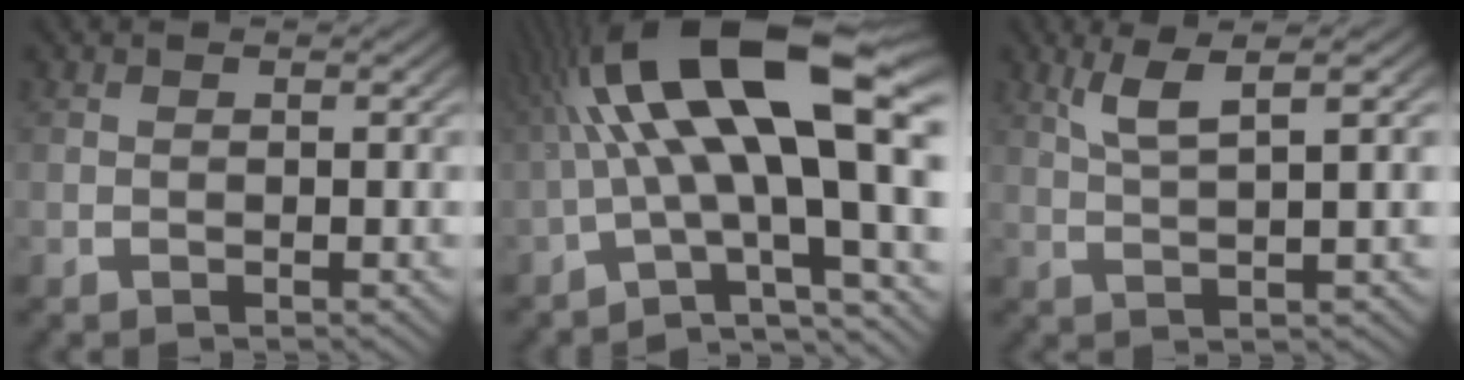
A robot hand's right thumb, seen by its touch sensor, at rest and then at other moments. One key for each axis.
{"total": 12.9, "fx": 0.5, "fy": 6.8, "fz": 11.0, "tx": -0.221, "ty": -0.026, "tz": 0.020}
{"total": 4.1, "fx": 2.3, "fy": 0.8, "fz": 3.2, "tx": -0.062, "ty": 0.007, "tz": 0.045}